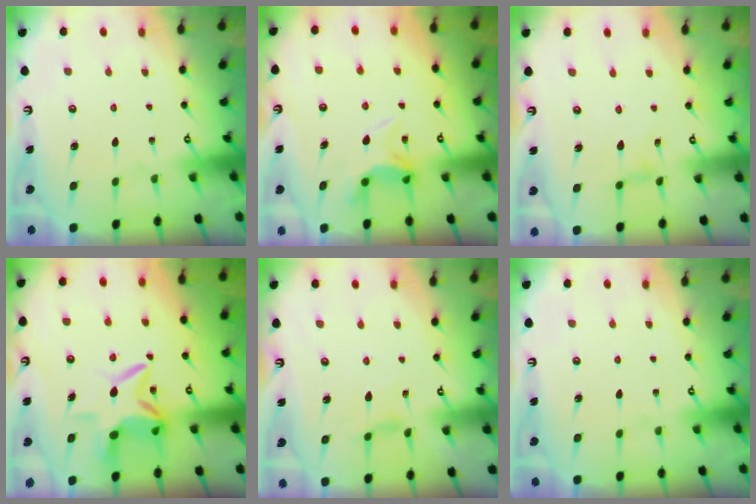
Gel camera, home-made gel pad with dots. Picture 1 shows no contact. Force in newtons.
{"total": 6.5, "press": 6.4, "slide": 0.7}
{"total": 0.0}
{"total": 8.2, "press": 8.1, "slide": 1.3}
{"total": 2.9, "press": 2.9, "slide": 0.4}
{"total": 0.0}